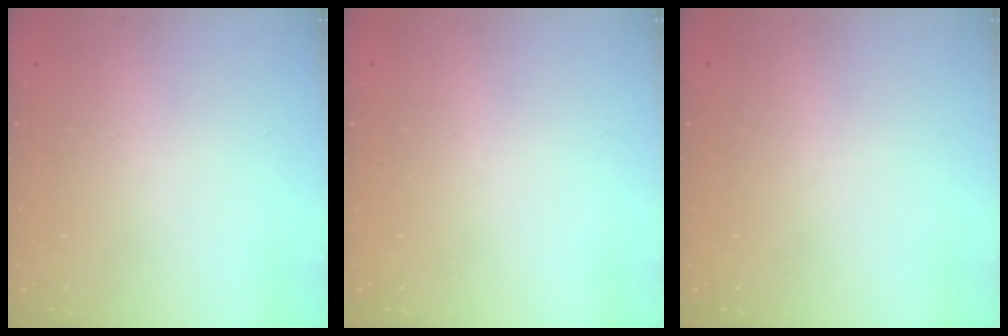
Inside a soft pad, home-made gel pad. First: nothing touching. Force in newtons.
{"total": 0.0}
{"total": 0.0}